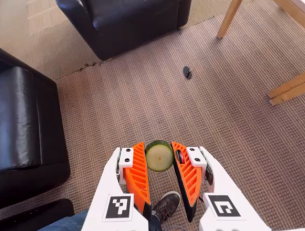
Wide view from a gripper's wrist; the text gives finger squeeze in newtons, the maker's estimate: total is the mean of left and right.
{"total": 8.8, "left": 9.0, "right": 8.7}